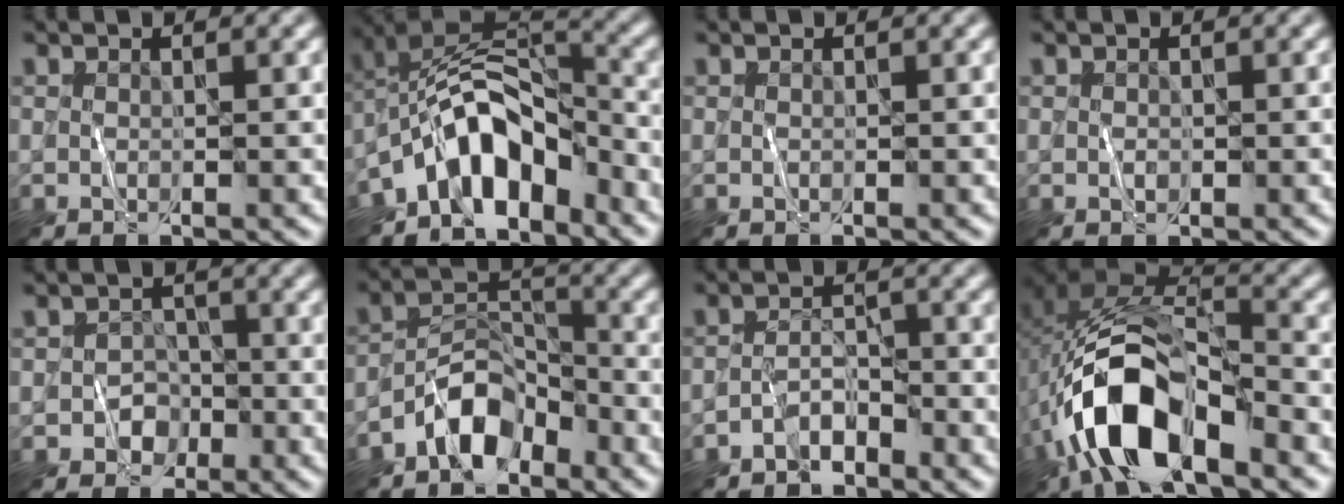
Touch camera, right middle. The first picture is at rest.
{"total": 8.9, "force": [-5.4, 4.5, 5.4], "torque": [-0.067, 0.015, -0.106]}
{"total": 0.0}
{"total": 0.0}
{"total": 2.2, "force": [-1.1, 1.7, 0.7], "torque": [-0.001, 0.008, -0.019]}
{"total": 4.7, "force": [-3.3, 2.4, 2.4], "torque": [-0.032, 0.016, -0.069]}
{"total": 2.4, "force": [-2.0, 1.0, 0.9], "torque": [-0.014, 0.015, -0.040]}
{"total": 12.1, "force": [-4.7, 6.0, 9.4], "torque": [-0.195, 0.004, -0.083]}